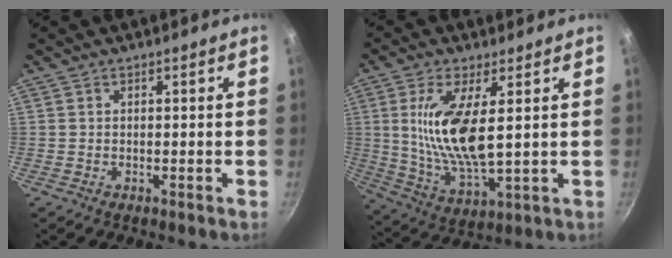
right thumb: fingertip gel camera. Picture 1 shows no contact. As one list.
[{"total": 13.5, "force": [2.9, 4.6, 12.3], "torque": [-0.246, -0.021, 0.061]}]